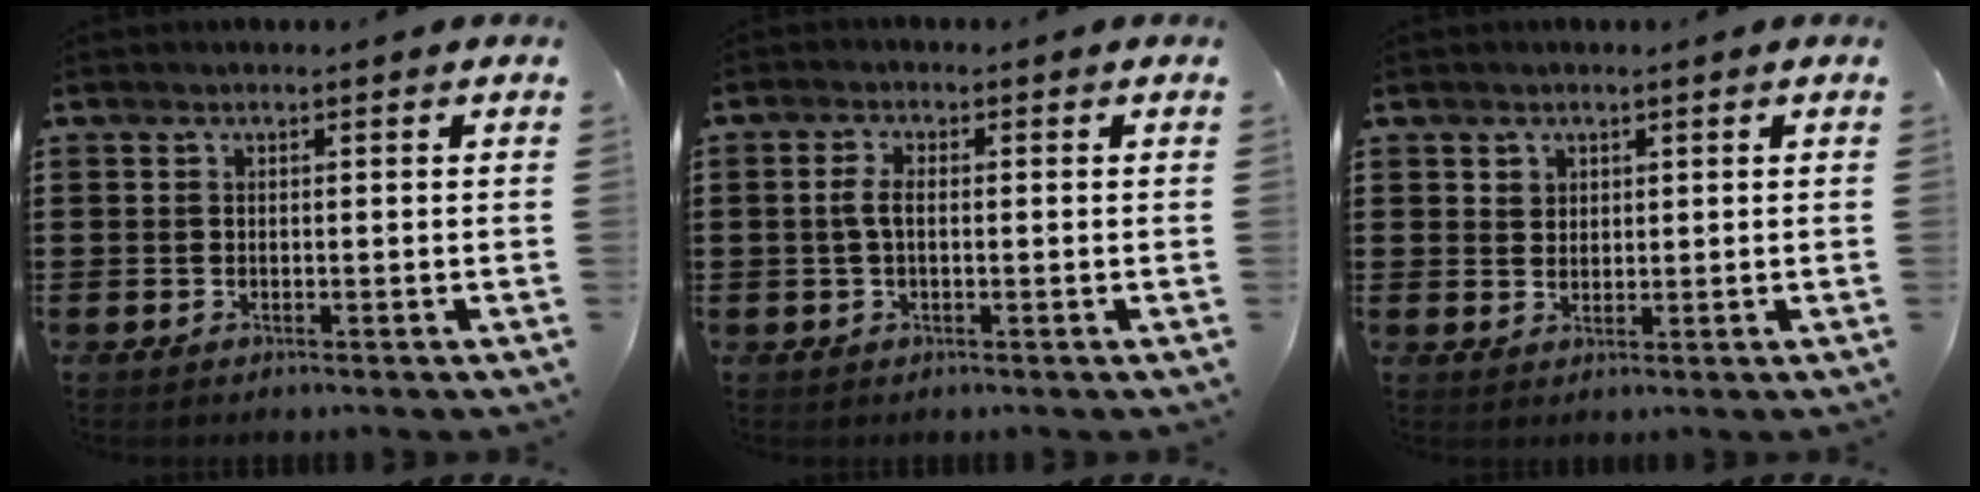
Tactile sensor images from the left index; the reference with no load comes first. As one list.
[{"total": 3.3, "force": [-0.1, 1.5, 2.9], "torque": [-0.072, 0.000, -0.007]}, {"total": 1.9, "force": [1.2, 1.4, 0.1], "torque": [0.000, 0.001, 0.022]}]